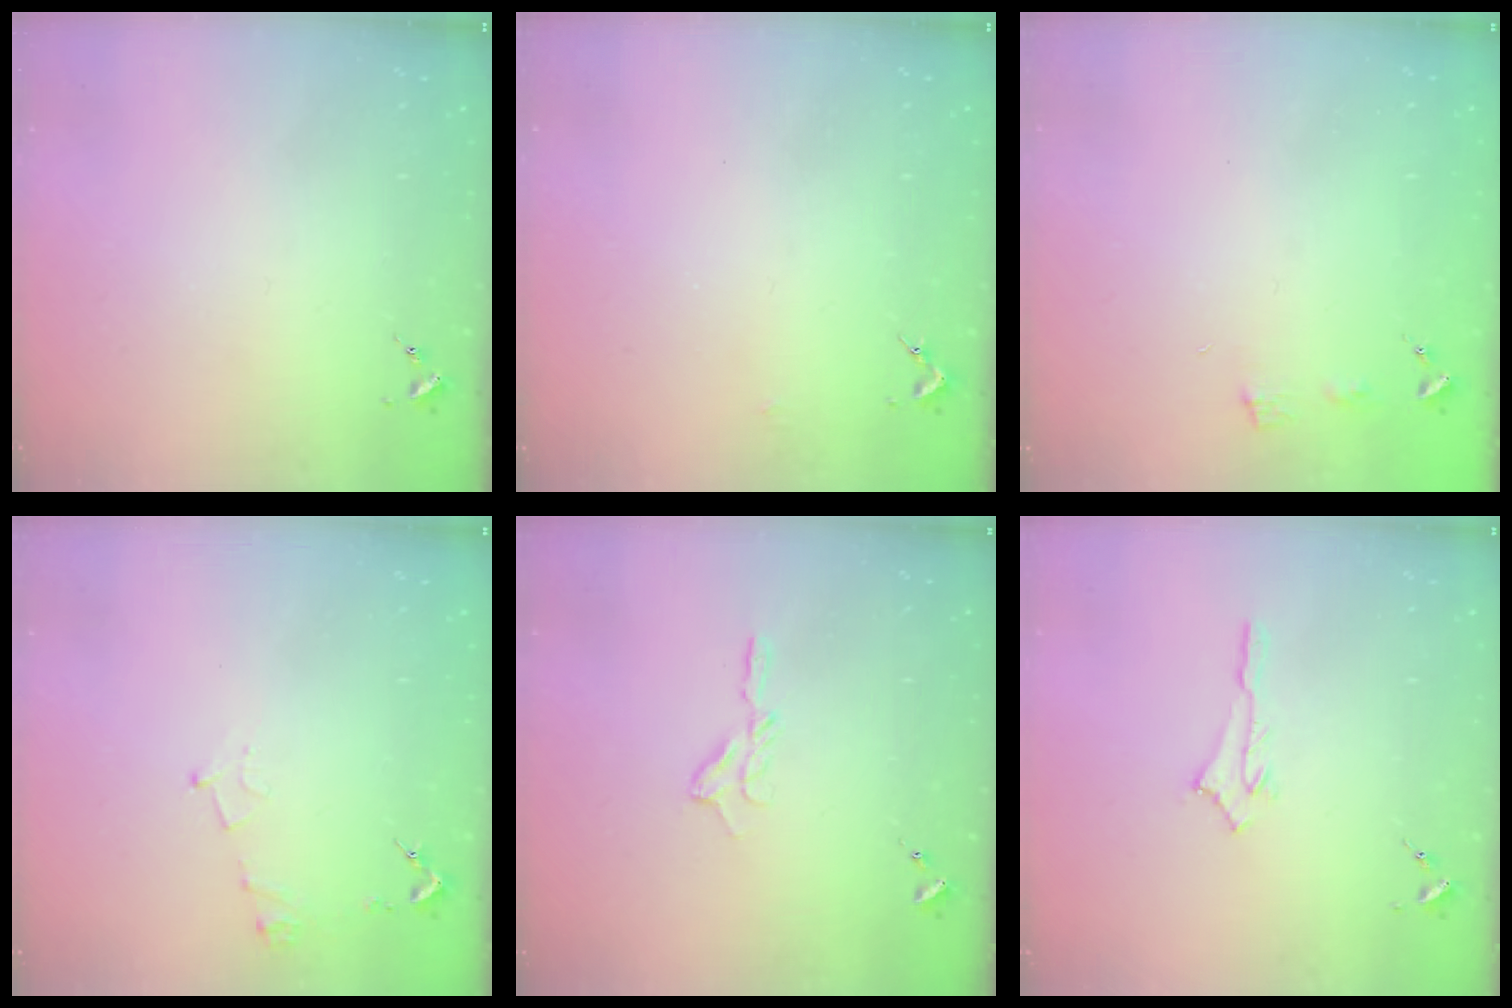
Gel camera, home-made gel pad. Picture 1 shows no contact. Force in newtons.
{"total": 1.4, "press": 1.4, "slide": 0.1}
{"total": 3.9, "press": 3.9, "slide": 0.4}
{"total": 6.2, "press": 6.2, "slide": 0.7}
{"total": 6.9, "press": 6.9, "slide": 0.7}
{"total": 2.5, "press": 2.5, "slide": 0.2}